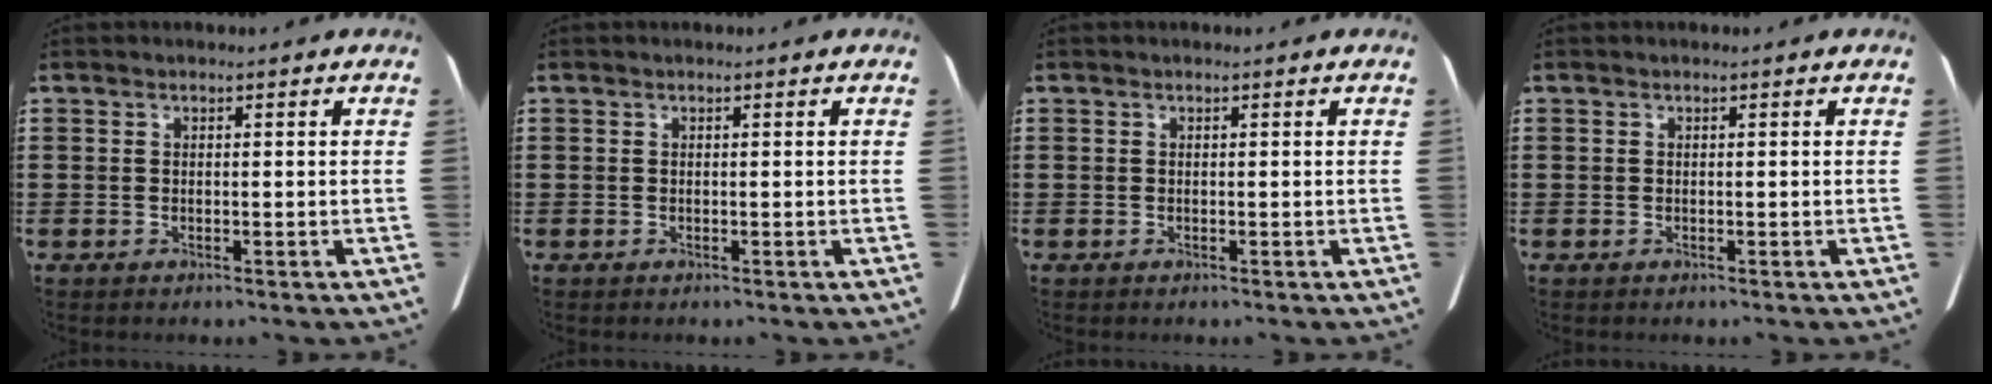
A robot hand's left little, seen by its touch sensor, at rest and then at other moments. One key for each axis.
{"total": 0.0}
{"total": 0.0}
{"total": 0.0}